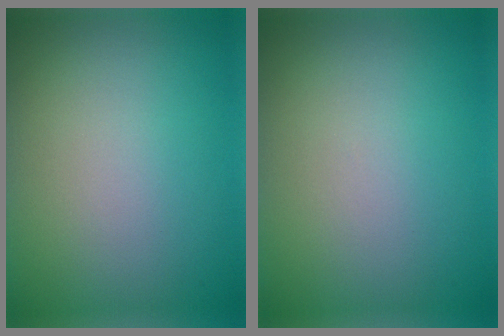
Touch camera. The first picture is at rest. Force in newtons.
{"total": 0.0}